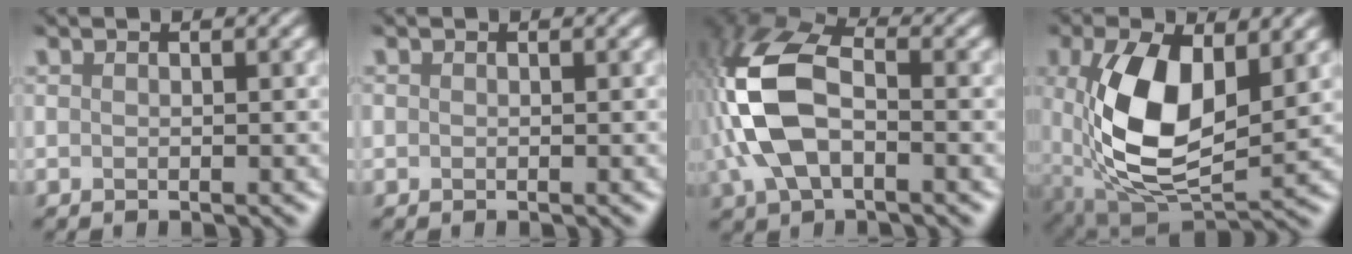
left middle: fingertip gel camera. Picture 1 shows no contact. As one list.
[{"total": 0.8, "force": [-0.4, -0.4, -0.6], "torque": [0.001, 0.000, 0.005]}, {"total": 8.7, "force": [-1.5, 5.0, 6.9], "torque": [-0.200, 0.012, -0.022]}, {"total": 8.2, "force": [0.6, 4.1, 7.1], "torque": [-0.174, -0.005, 0.031]}]